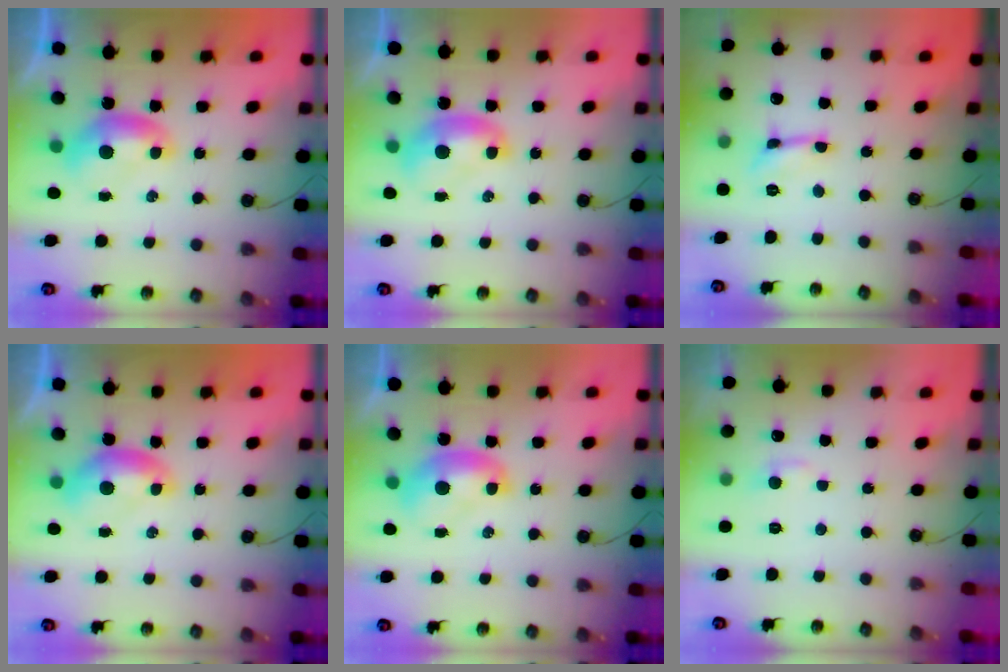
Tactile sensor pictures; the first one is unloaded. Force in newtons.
{"total": 1.6, "press": 1.5, "slide": 0.3}
{"total": 0.0}
{"total": 0.0}
{"total": 1.9, "press": 1.9, "slide": 0.2}
{"total": 1.5, "press": 1.4, "slide": 0.6}